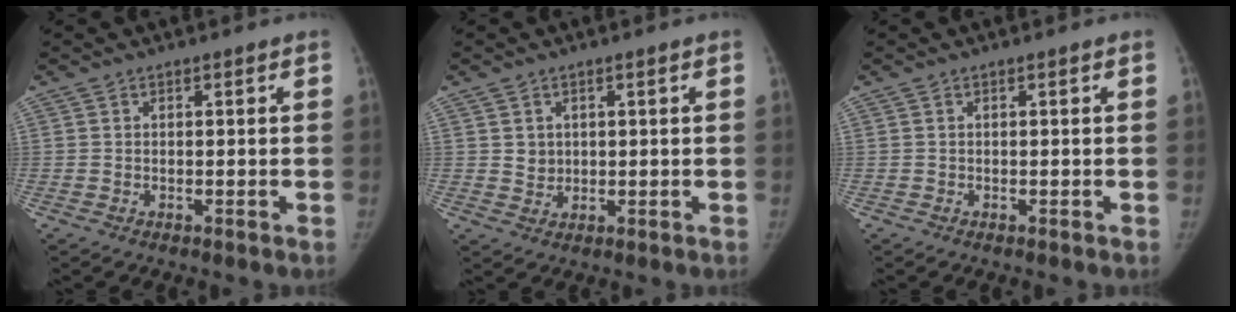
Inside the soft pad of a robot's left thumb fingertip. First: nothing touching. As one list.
[{"total": 2.6, "force": [0.8, 2.3, 0.9], "torque": [-0.004, -0.007, 0.021]}, {"total": 0.0}]